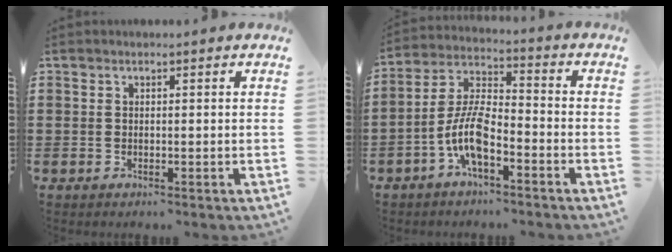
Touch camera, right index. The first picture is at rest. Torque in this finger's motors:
{"motor_torque": [2.14, 0.00, 0.95, 0.21]}